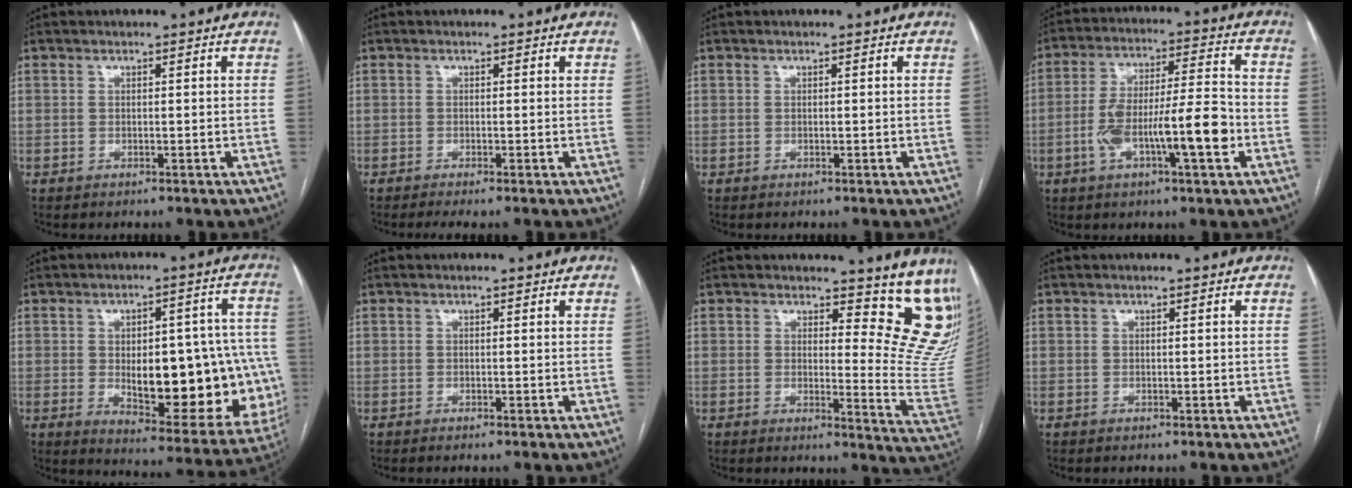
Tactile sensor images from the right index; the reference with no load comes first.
{"total": 1.5, "force": [-1.0, 0.0, 1.1], "torque": [-0.019, -0.002, -0.019]}
{"total": 0.0}
{"total": 13.3, "force": [-3.8, 1.8, 12.6], "torque": [-0.221, 0.016, -0.063]}
{"total": 21.5, "force": [-2.5, 8.4, 19.6], "torque": [-0.195, 0.022, 0.000]}
{"total": 0.0}
{"total": 13.6, "force": [12.2, 3.6, 4.8], "torque": [-0.024, -0.110, 0.106]}
{"total": 0.0}